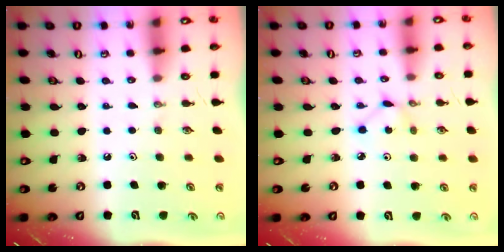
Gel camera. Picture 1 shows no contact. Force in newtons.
{"total": 1.5, "press": 1.5, "slide": 0.2}